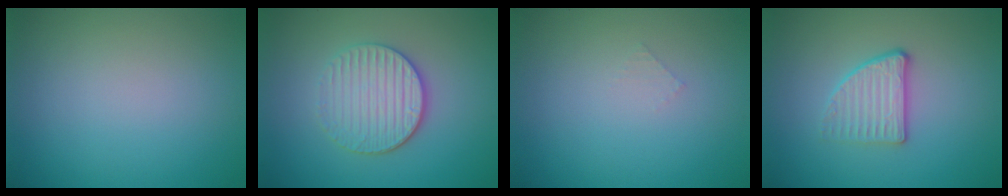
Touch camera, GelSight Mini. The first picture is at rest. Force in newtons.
{"total": 3.8, "press": 3.4, "slide": 1.9}
{"total": 0.5, "press": 0.5, "slide": 0.1}
{"total": 2.7, "press": 2.4, "slide": 1.2}